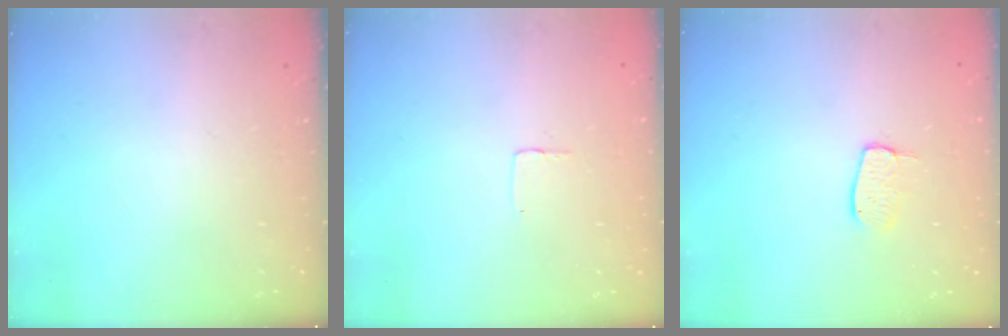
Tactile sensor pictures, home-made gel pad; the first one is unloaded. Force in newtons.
{"total": 2.5, "press": 2.5, "slide": 0.1}
{"total": 6.9, "press": 6.9, "slide": 0.4}